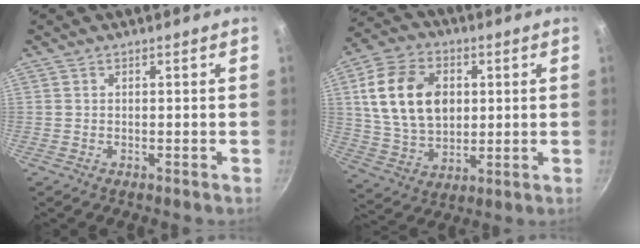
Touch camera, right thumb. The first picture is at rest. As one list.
[{"total": 17.1, "force": [3.3, 12.1, 11.7], "torque": [-0.200, -0.002, 0.063]}]